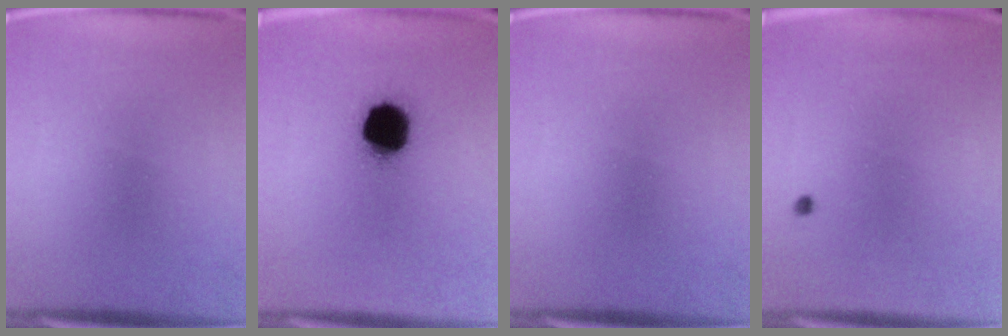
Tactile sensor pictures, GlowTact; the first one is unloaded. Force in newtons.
{"total": 14.2}
{"total": 0.0}
{"total": 0.5}